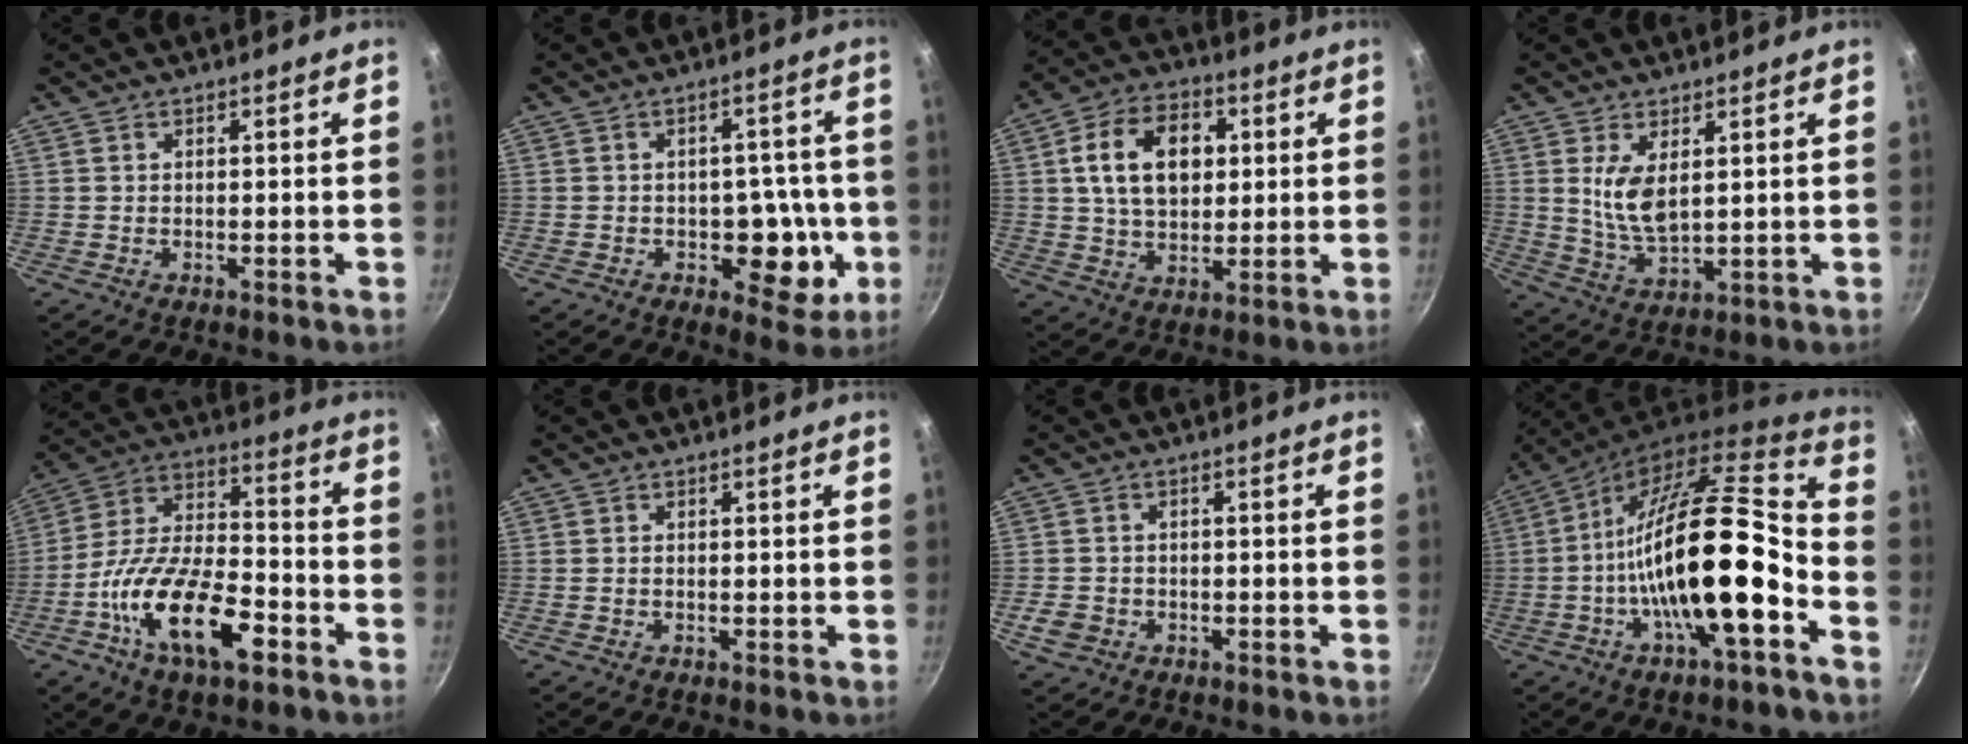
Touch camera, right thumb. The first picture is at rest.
{"total": 10.1, "force": [-2.5, 6.7, 7.2], "torque": [-0.036, 0.013, -0.028]}
{"total": 14.2, "force": [2.9, 9.7, 9.9], "torque": [-0.143, 0.007, 0.043]}
{"total": 7.4, "force": [2.2, 3.4, 6.1], "torque": [-0.113, -0.027, 0.051]}
{"total": 19.5, "force": [-8.4, 8.7, 15.3], "torque": [-0.262, 0.045, -0.163]}
{"total": 0.0}
{"total": 3.6, "force": [-1.5, 2.9, 1.6], "torque": [-0.029, 0.015, -0.021]}
{"total": 21.3, "force": [-6.7, 6.2, 19.2], "torque": [-0.296, 0.038, -0.121]}